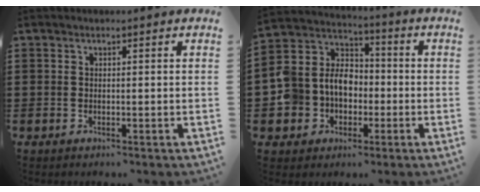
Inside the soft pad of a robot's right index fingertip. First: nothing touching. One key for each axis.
{"total": 8.4, "fx": -1.4, "fy": 7.7, "fz": 3.2, "tx": -0.120, "ty": -0.001, "tz": -0.031}